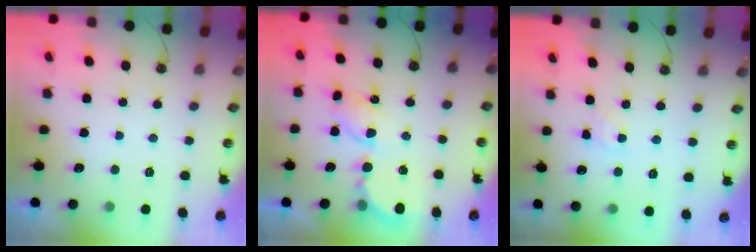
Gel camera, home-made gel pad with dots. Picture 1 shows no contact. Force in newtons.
{"total": 7.0, "press": 7.0, "slide": 0.6}
{"total": 4.4, "press": 4.4, "slide": 0.6}